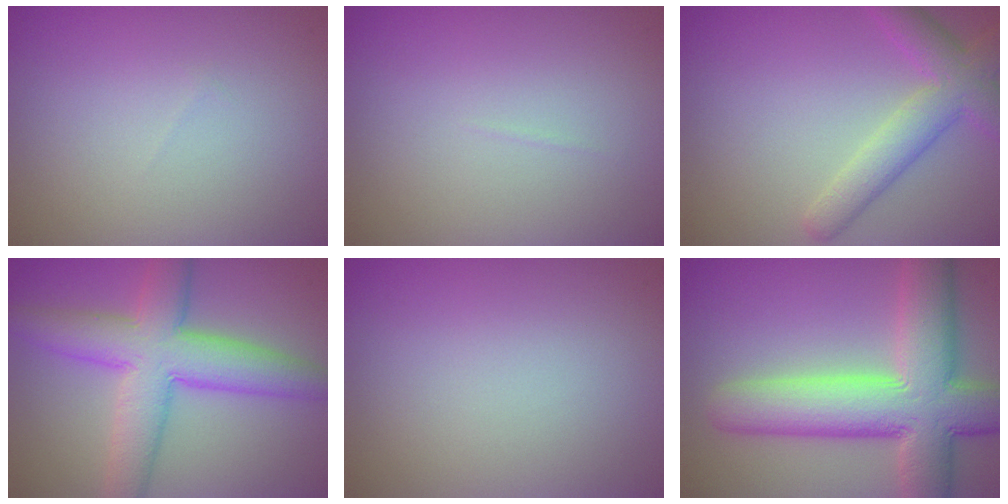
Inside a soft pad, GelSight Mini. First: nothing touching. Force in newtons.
{"total": 0.0}
{"total": 4.7, "press": 4.7, "slide": 0.4}
{"total": 7.9, "press": 7.9, "slide": 0.4}
{"total": 0.0}
{"total": 10.9, "press": 10.9, "slide": 0.7}